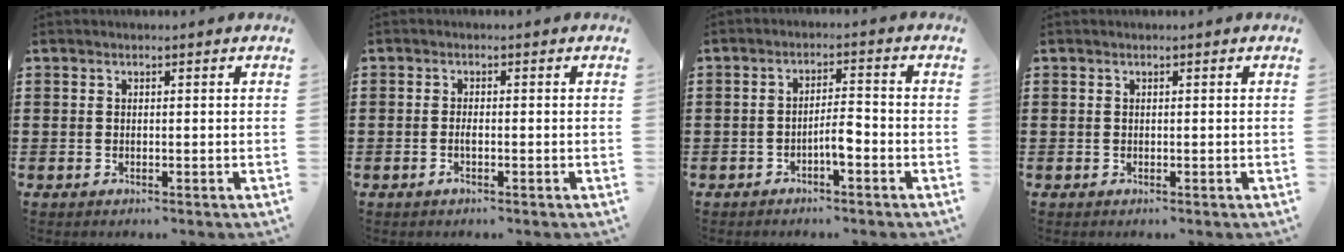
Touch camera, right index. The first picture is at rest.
{"total": 1.2, "force": [-0.5, 0.3, 1.0], "torque": [-0.021, -0.001, -0.009]}
{"total": 3.8, "force": [-1.7, 0.8, 3.3], "torque": [-0.058, 0.006, -0.033]}
{"total": 0.0}